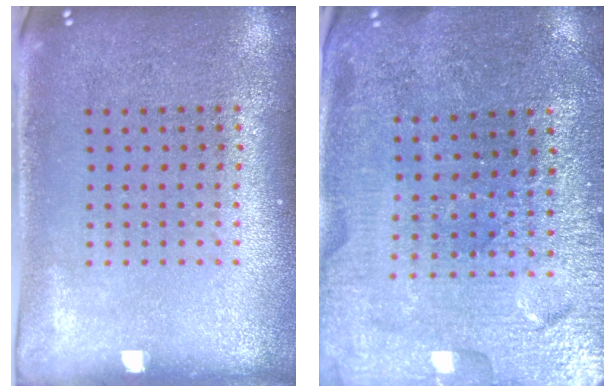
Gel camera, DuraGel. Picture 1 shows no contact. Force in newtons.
{"total": 3.2, "press": 3.2, "slide": 0.1}